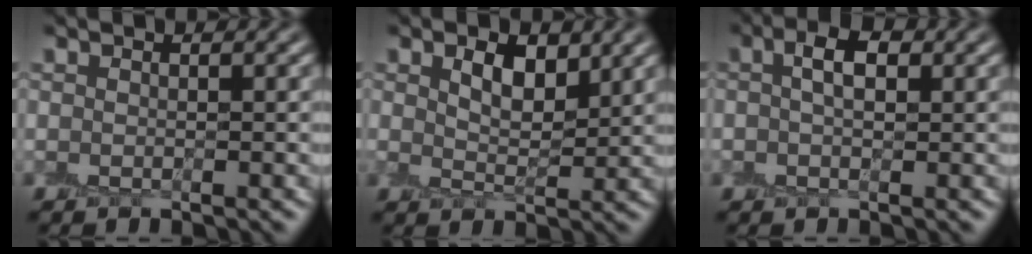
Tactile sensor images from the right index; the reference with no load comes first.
{"total": 2.8, "force": [1.5, 1.2, 2.1], "torque": [-0.042, -0.002, 0.027]}
{"total": 2.7, "force": [0.6, 1.3, 2.3], "torque": [-0.041, 0.006, 0.004]}